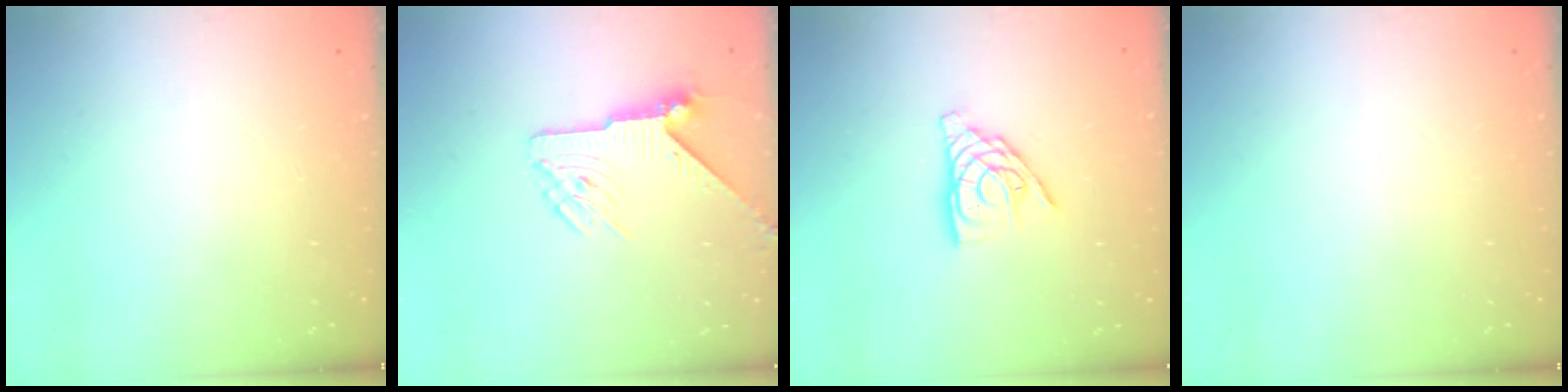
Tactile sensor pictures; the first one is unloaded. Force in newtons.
{"total": 6.7, "press": 6.7, "slide": 0.1}
{"total": 11.4, "press": 11.4, "slide": 1.1}
{"total": 0.0}